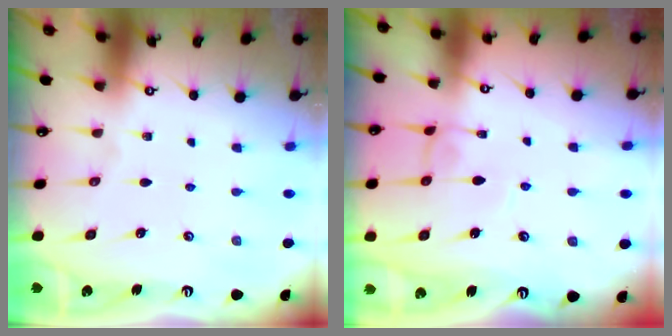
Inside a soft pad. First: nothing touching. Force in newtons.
{"total": 2.3, "press": 2.3, "slide": 0.2}